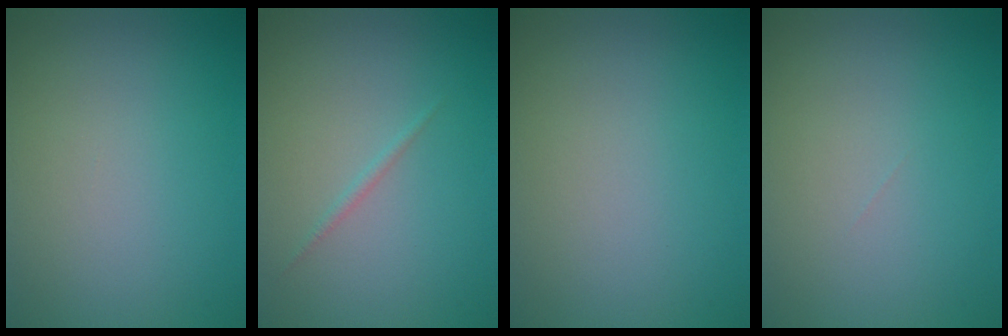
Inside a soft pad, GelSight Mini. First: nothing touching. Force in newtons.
{"total": 0.6, "press": 0.6, "slide": 0.0}
{"total": 0.0}
{"total": 0.0}